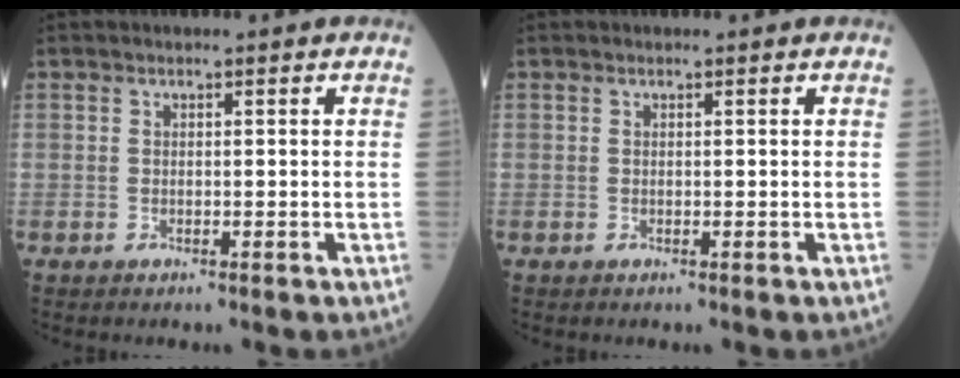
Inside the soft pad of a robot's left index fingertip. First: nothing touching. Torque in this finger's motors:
{"motor_torque": [0.00, 0.00, 0.00, 0.00]}